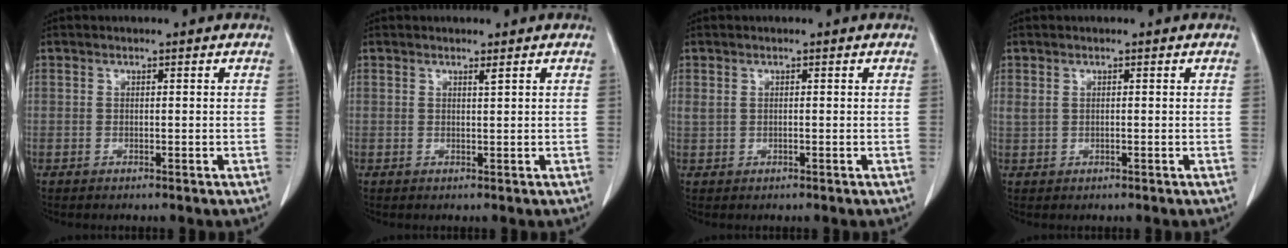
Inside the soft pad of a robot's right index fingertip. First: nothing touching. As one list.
[{"total": 0.5, "force": [0.4, -0.1, 0.3], "torque": [-0.017, -0.007, 0.011]}, {"total": 1.0, "force": [0.3, 0.6, 0.8], "torque": [-0.025, 0.008, 0.012]}, {"total": 1.2, "force": [0.3, 0.7, 0.9], "torque": [-0.028, 0.007, 0.014]}]